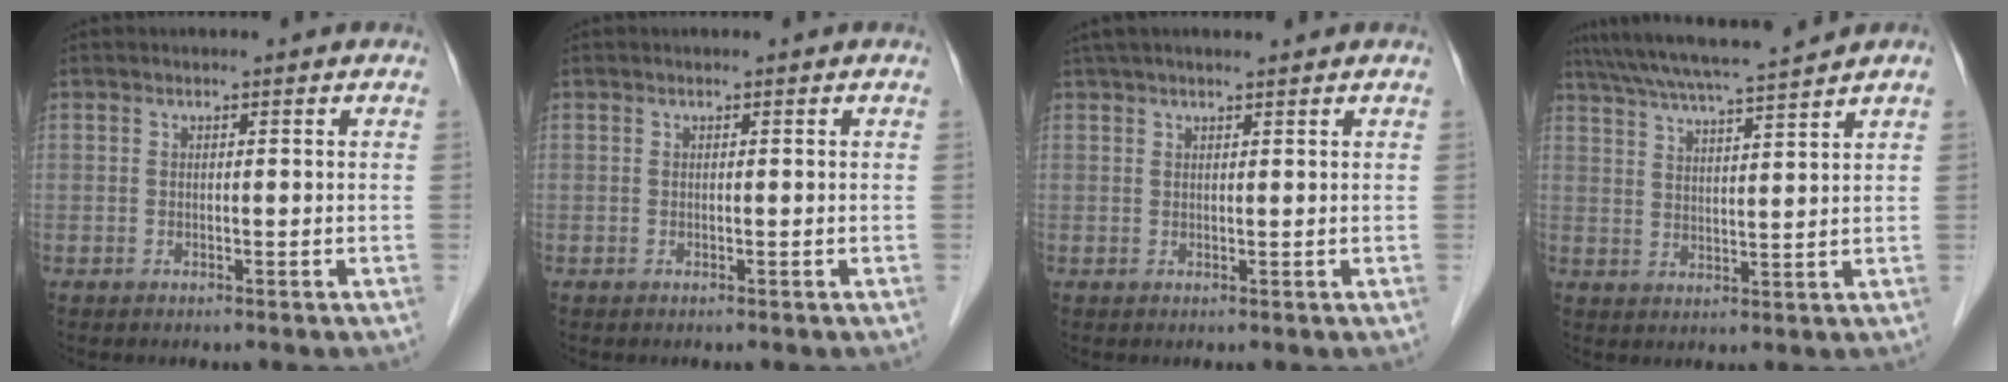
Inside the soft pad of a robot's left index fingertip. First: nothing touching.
{"total": 0.0}
{"total": 6.1, "force": [5.1, 0.5, 3.3], "torque": [-0.052, 0.035, 0.082]}
{"total": 11.8, "force": [10.4, -1.2, 5.5], "torque": [-0.098, 0.018, 0.163]}